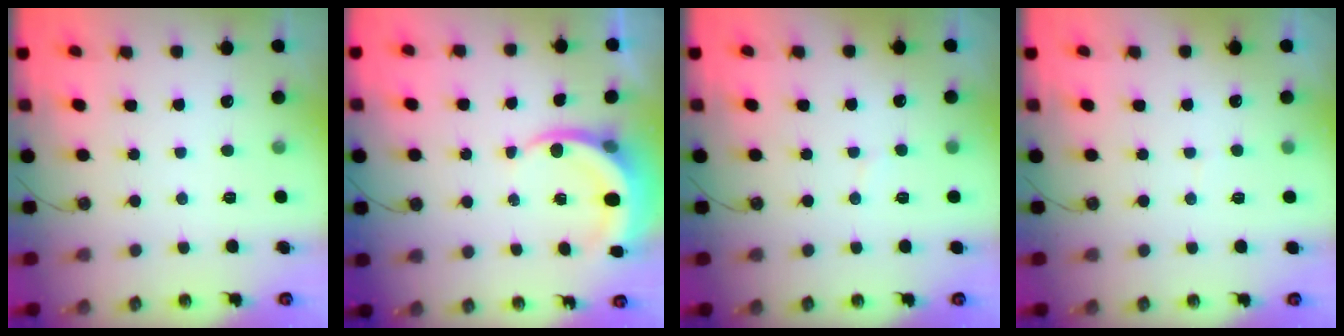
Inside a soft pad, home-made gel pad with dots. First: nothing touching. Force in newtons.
{"total": 5.9, "press": 5.8, "slide": 0.6}
{"total": 2.8, "press": 2.8, "slide": 0.3}
{"total": 2.6, "press": 2.0, "slide": 1.6}